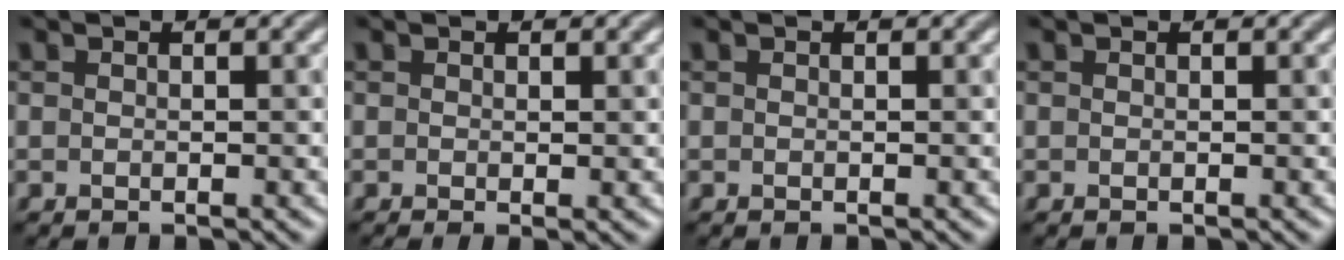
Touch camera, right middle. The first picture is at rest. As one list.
[{"total": 0.8, "force": [0.0, 0.1, 0.8], "torque": [-0.012, -0.005, -0.002]}, {"total": 0.0}, {"total": 0.0}]